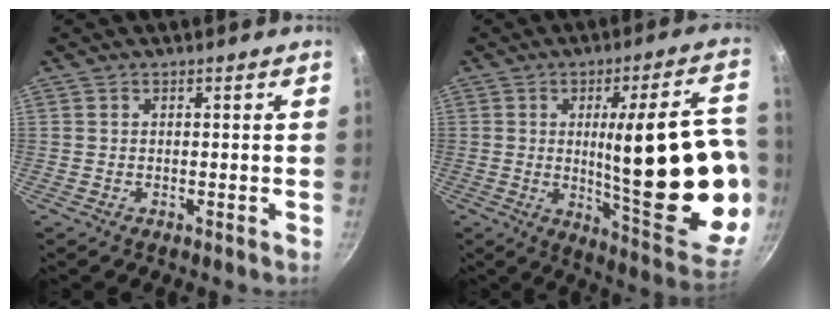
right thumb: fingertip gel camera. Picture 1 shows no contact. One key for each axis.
{"total": 27.7, "fx": -1.4, "fy": 8.3, "fz": 26.4, "tx": -0.338, "ty": -0.011, "tz": -0.005}